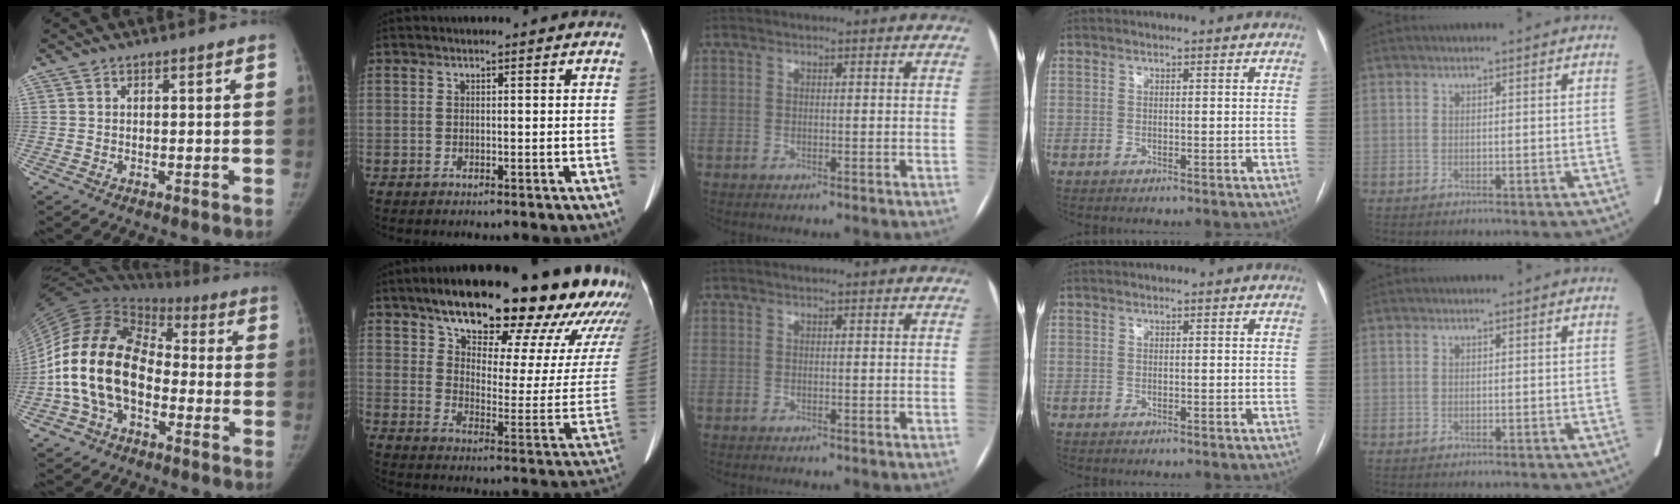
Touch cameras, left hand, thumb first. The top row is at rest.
{"thumb": {"total": 20.4, "force": [-4.1, 13.5, 14.7], "torque": [-0.288, 0.048, -0.081]}, "index": {"total": 30.8, "force": [23.8, 7.3, 18.2], "torque": [-0.225, -0.043, 0.301]}}